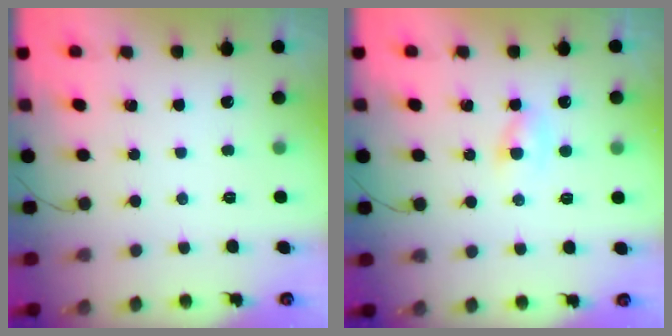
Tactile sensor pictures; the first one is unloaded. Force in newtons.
{"total": 2.3, "press": 2.1, "slide": 0.9}